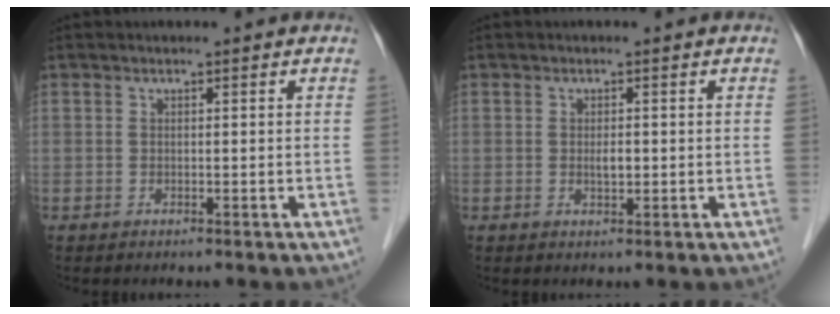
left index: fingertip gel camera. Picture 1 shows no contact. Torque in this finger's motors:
{"motor_torque": [0.17, 0.06, 0.03, 0.01]}